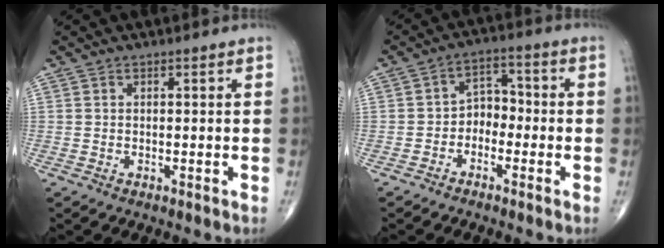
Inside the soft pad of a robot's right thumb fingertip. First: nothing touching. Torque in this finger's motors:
{"motor_torque": [-0.52, 0.02, 0.16, 0.08, 0.08]}